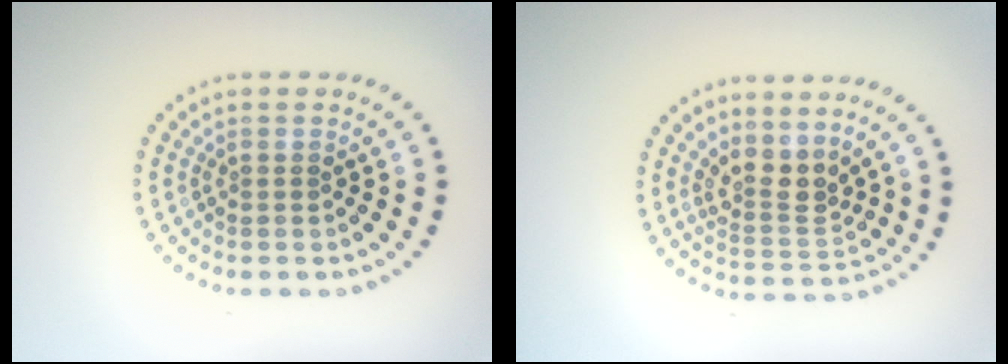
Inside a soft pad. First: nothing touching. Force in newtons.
{"total": 3.0, "press": 2.3, "slide": 1.8}